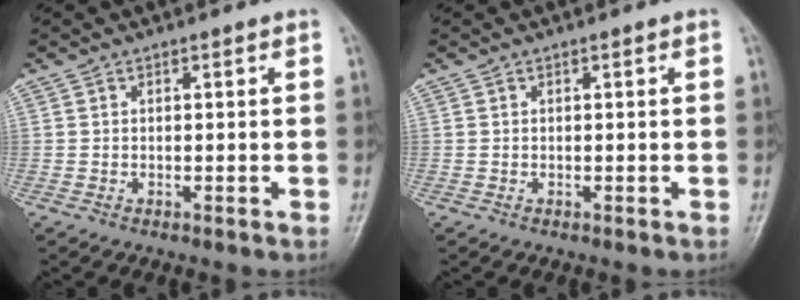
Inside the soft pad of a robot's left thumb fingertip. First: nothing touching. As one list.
[{"total": 0.0}]